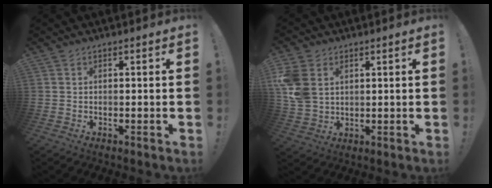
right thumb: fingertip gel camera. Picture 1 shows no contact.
{"total": 9.8, "force": [3.3, 7.2, 5.7], "torque": [-0.125, -0.010, 0.066]}